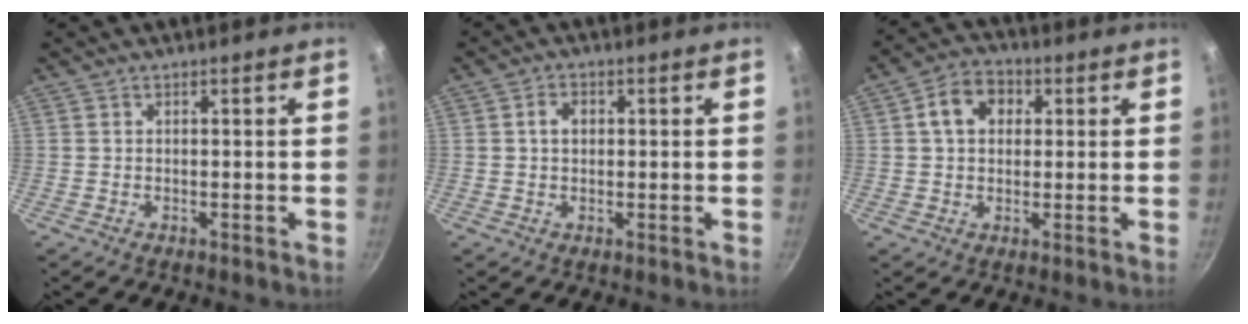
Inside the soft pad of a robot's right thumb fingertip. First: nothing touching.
{"total": 3.0, "force": [0.5, 2.3, 2.0], "torque": [-0.018, 0.006, 0.006]}
{"total": 7.9, "force": [2.0, 6.0, 4.8], "torque": [-0.051, 0.013, 0.021]}